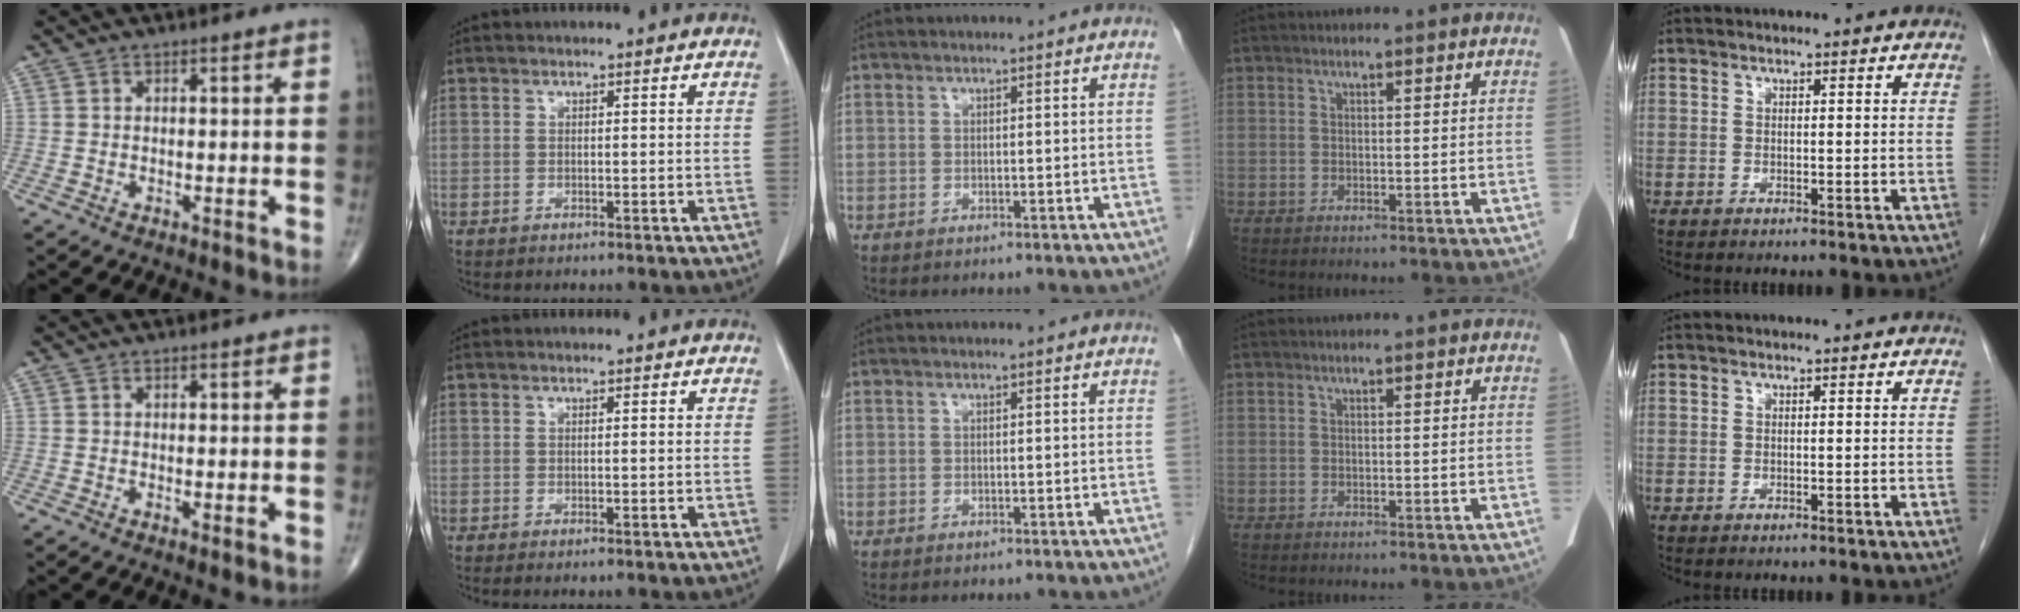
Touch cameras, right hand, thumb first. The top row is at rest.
{"thumb": {"total": 0.9, "force": [0.1, 0.2, 0.8], "torque": [-0.018, -0.006, 0.000]}, "index": {"total": 0.5, "force": [-0.3, 0.0, 0.5], "torque": [-0.012, 0.000, -0.005]}}